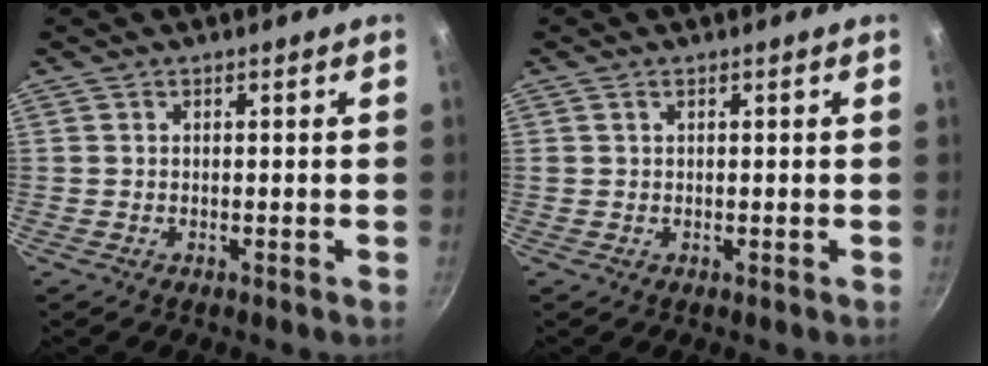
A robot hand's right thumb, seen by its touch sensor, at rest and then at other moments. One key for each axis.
{"total": 0.7, "fx": 0.4, "fy": 0.5, "fz": 0.4, "tx": -0.006, "ty": 0.002, "tz": 0.007}